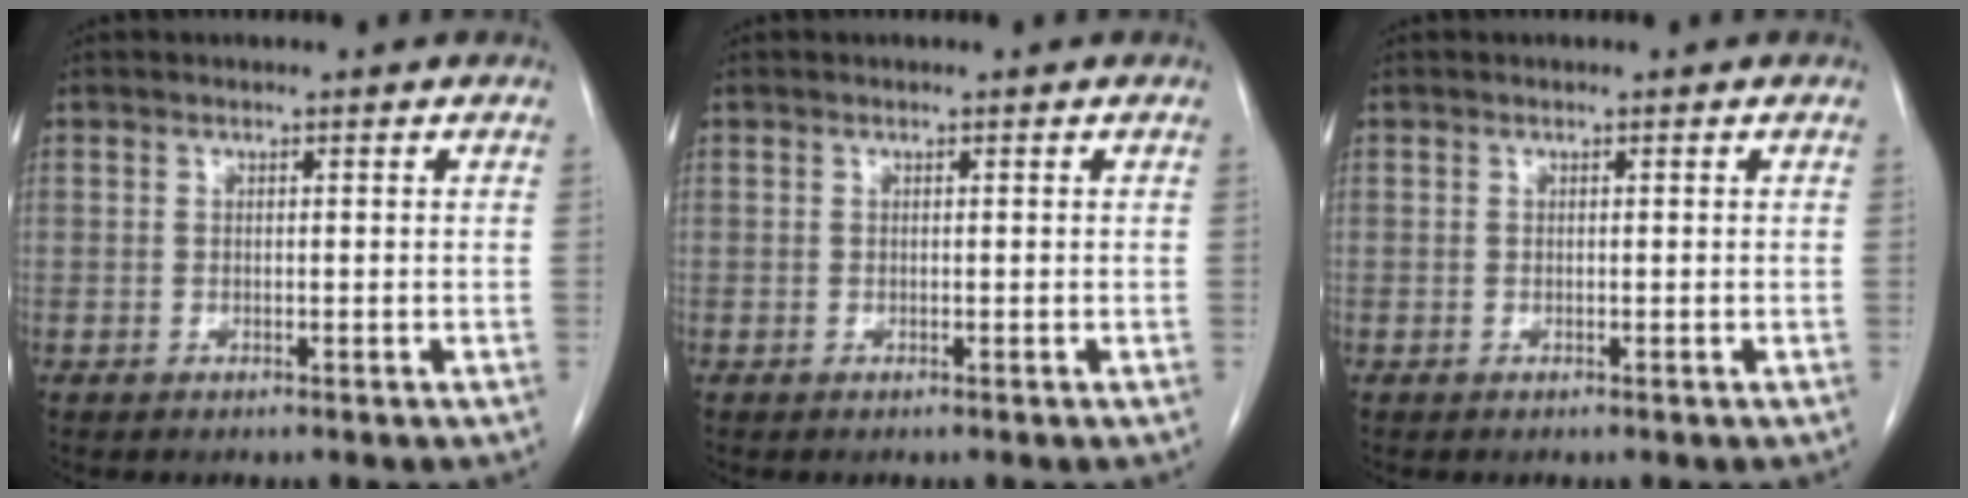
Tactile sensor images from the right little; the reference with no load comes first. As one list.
[{"total": 0.0}, {"total": 0.0}]